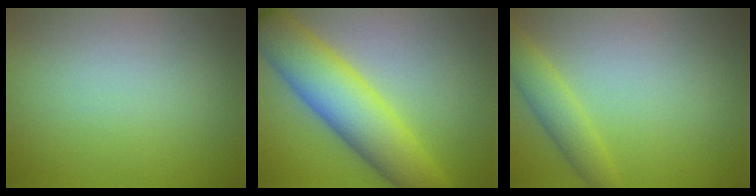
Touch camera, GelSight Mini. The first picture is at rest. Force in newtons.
{"total": 8.0, "press": 8.0, "slide": 0.2}
{"total": 2.8, "press": 2.8, "slide": 0.2}